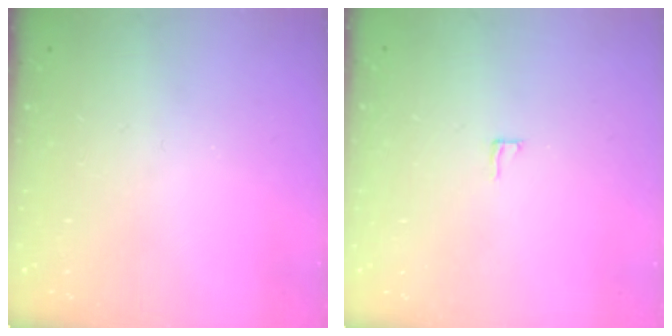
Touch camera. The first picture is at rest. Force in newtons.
{"total": 3.1, "press": 3.1, "slide": 0.2}